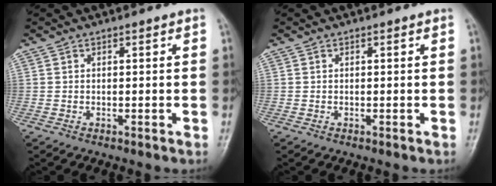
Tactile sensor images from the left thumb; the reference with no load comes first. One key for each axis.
{"total": 0.0}